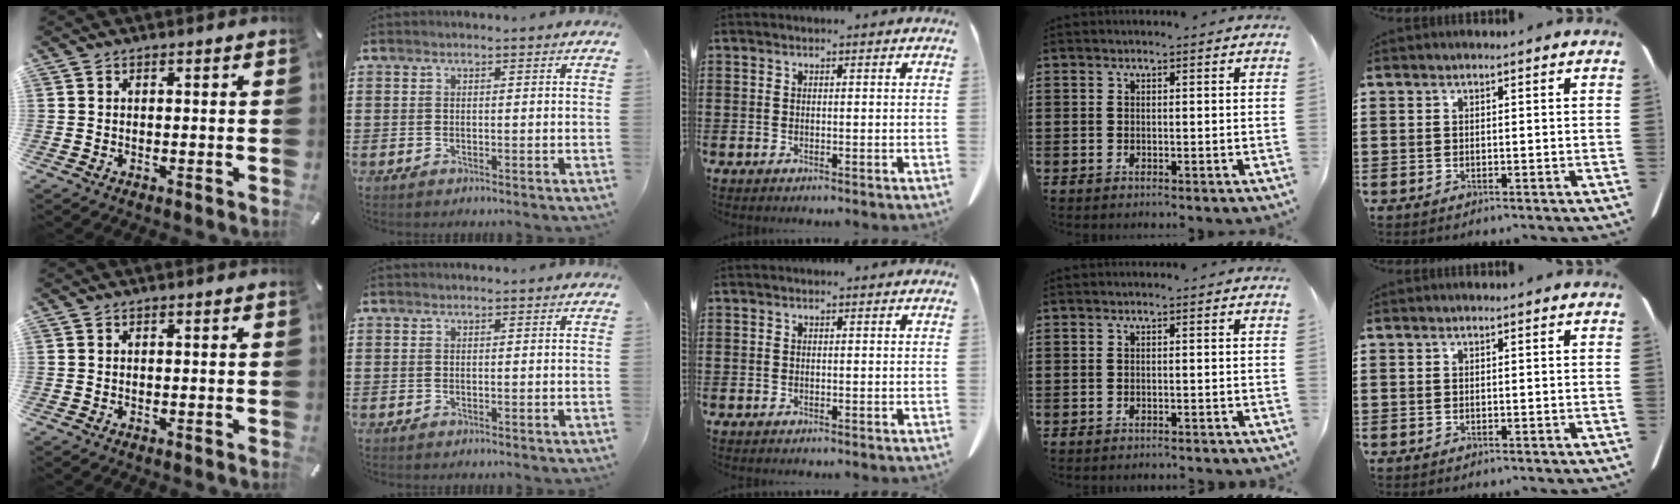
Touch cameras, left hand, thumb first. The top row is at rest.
{"ring": {"total": 0.9, "force": [-0.9, 0.0, 0.1], "torque": [-0.005, -0.001, -0.017]}}